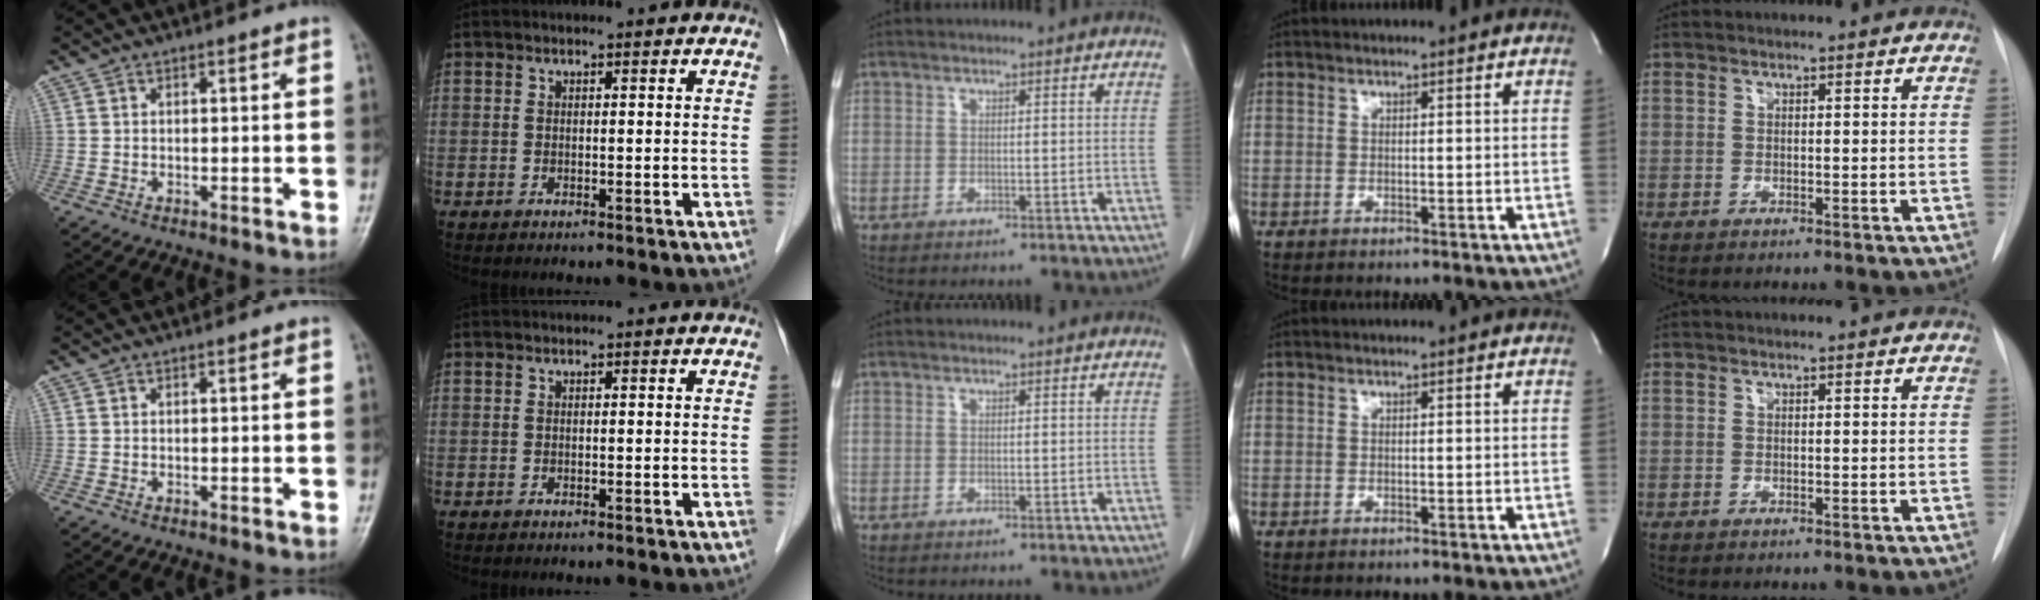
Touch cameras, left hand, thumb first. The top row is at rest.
{}